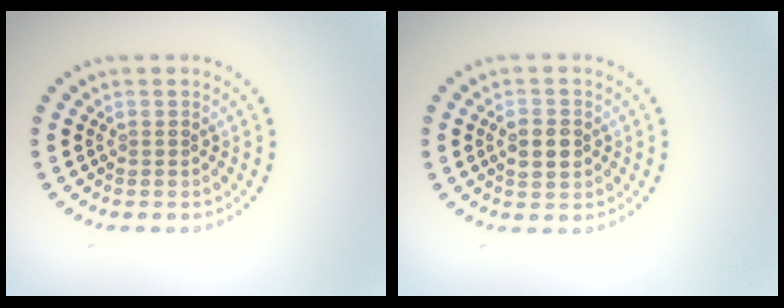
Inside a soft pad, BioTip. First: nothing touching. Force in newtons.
{"total": 2.6, "press": 2.6, "slide": 0.1}